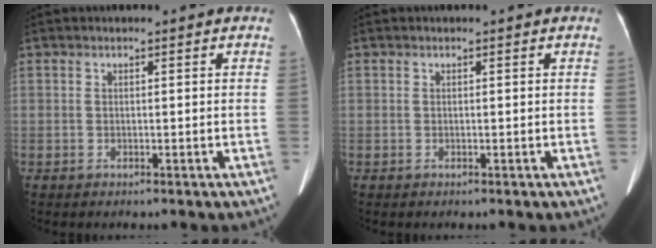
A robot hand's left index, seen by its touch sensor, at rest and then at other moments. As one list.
[{"total": 0.0}]